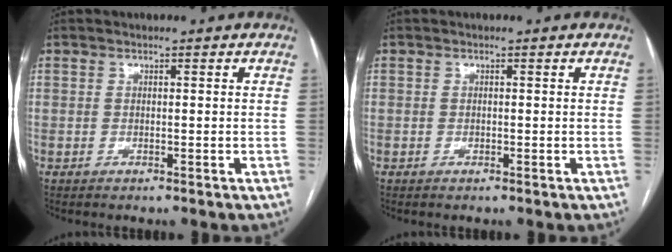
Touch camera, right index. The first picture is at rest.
{"total": 0.0}